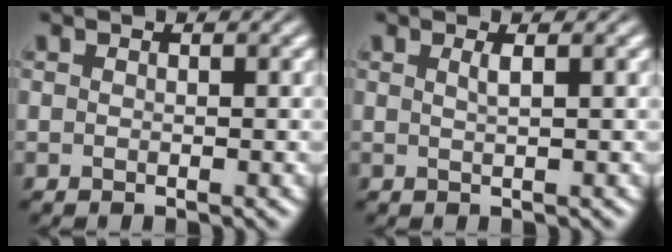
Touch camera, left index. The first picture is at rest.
{"total": 1.2, "force": [0.4, 0.4, 1.1], "torque": [-0.013, 0.002, 0.005]}